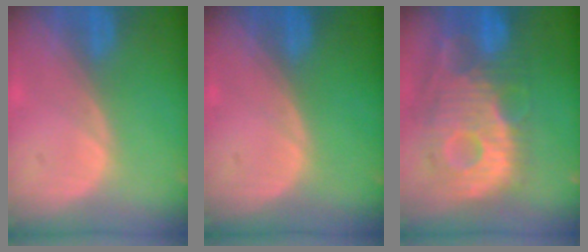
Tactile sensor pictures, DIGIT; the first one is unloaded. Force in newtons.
{"total": 0.0}
{"total": 12.7, "press": 11.1, "slide": 6.2}